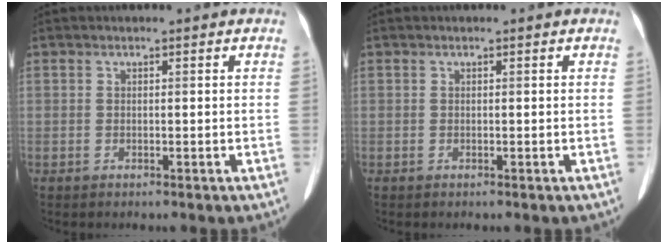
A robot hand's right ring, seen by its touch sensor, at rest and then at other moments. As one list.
[{"total": 0.0}]